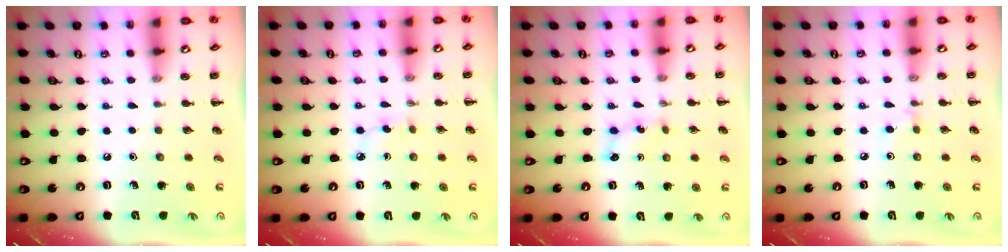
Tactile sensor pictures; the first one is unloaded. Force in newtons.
{"total": 2.9, "press": 2.7, "slide": 1.1}
{"total": 3.6, "press": 3.4, "slide": 1.1}
{"total": 2.8, "press": 2.6, "slide": 1.0}